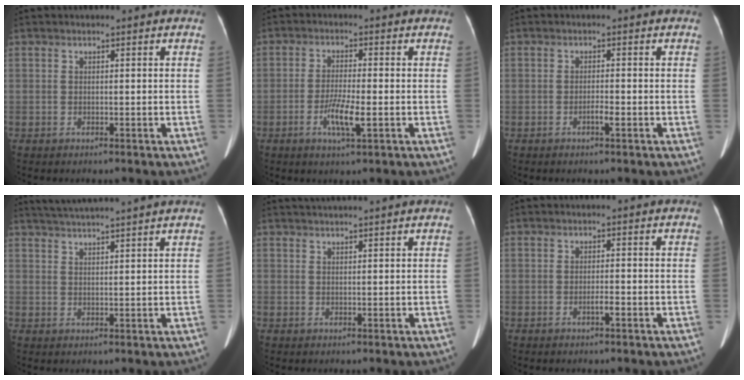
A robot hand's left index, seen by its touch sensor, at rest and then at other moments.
{"total": 4.9, "force": [-1.7, 0.5, 4.6], "torque": [-0.092, -0.007, -0.029]}
{"total": 1.3, "force": [-0.7, 0.1, 1.1], "torque": [-0.022, 0.001, -0.012]}
{"total": 6.8, "force": [6.1, -1.2, 2.8], "torque": [-0.044, 0.028, 0.087]}
{"total": 4.9, "force": [4.4, -0.7, 2.0], "torque": [-0.025, 0.030, 0.063]}
{"total": 1.1, "force": [-0.6, 0.0, 0.9], "torque": [-0.020, 0.000, -0.009]}